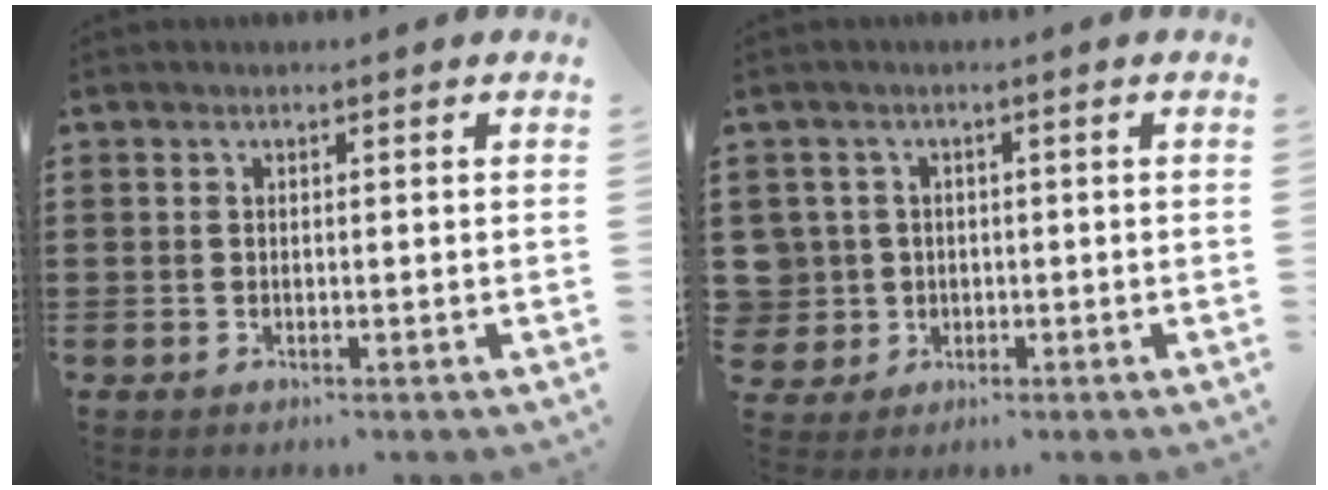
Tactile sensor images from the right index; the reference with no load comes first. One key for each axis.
{"total": 3.7, "fx": -0.1, "fy": 3.7, "fz": 0.3, "tx": -0.033, "ty": 0.007, "tz": -0.005}